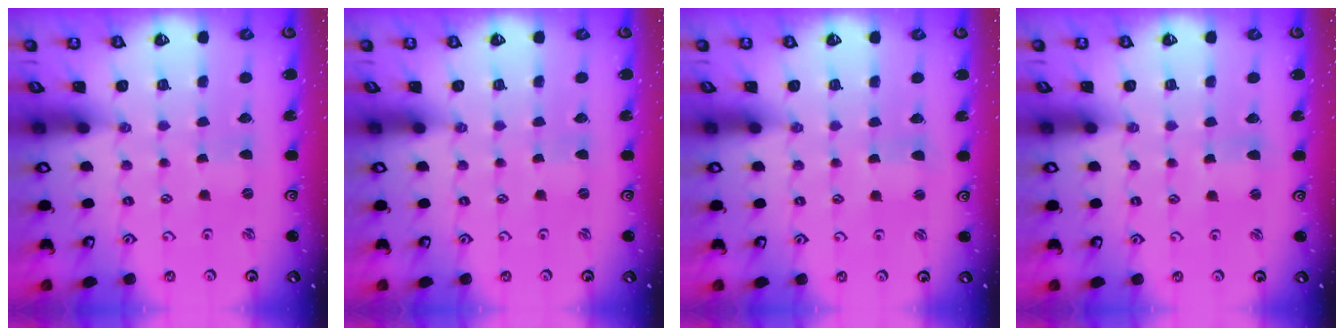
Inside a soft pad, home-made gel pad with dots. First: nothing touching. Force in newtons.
{"total": 0.0}
{"total": 1.7, "press": 1.6, "slide": 0.3}
{"total": 1.3, "press": 1.2, "slide": 0.2}